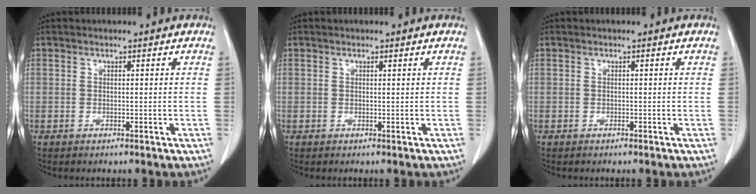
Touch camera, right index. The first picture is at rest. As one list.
[{"total": 0.0}, {"total": 0.0}]